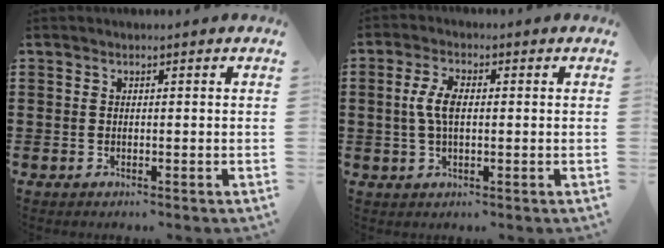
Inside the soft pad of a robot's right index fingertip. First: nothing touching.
{"total": 4.9, "force": [0.3, 2.2, 4.4], "torque": [-0.110, -0.001, -0.004]}